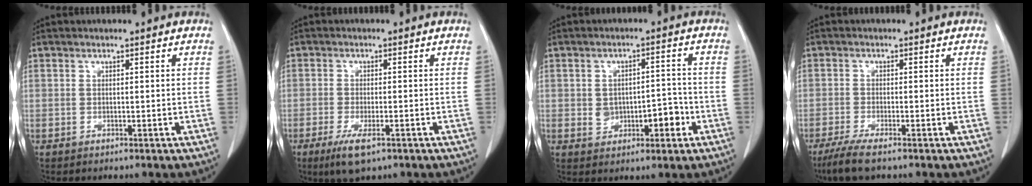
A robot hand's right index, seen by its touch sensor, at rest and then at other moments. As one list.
[{"total": 5.1, "force": [-2.8, 1.3, 4.0], "torque": [-0.078, -0.011, -0.045]}, {"total": 6.0, "force": [-1.4, 3.5, 4.7], "torque": [-0.062, 0.016, -0.009]}, {"total": 4.3, "force": [-3.1, 0.2, 2.9], "torque": [-0.060, -0.012, -0.060]}]